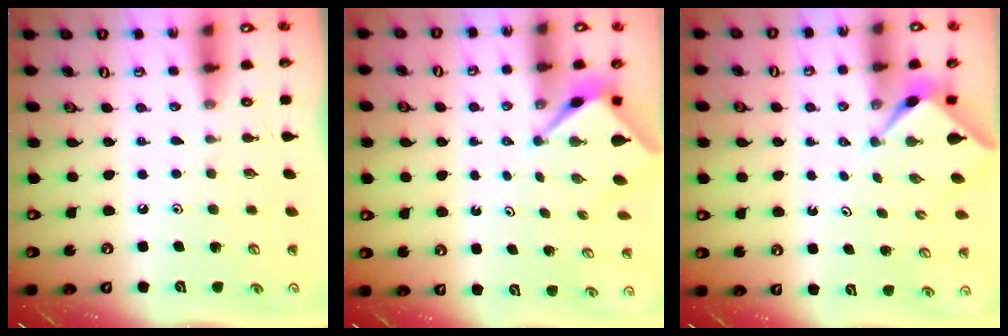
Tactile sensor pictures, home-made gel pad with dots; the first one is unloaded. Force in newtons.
{"total": 2.6, "press": 2.6, "slide": 0.1}
{"total": 2.2, "press": 2.2, "slide": 0.2}